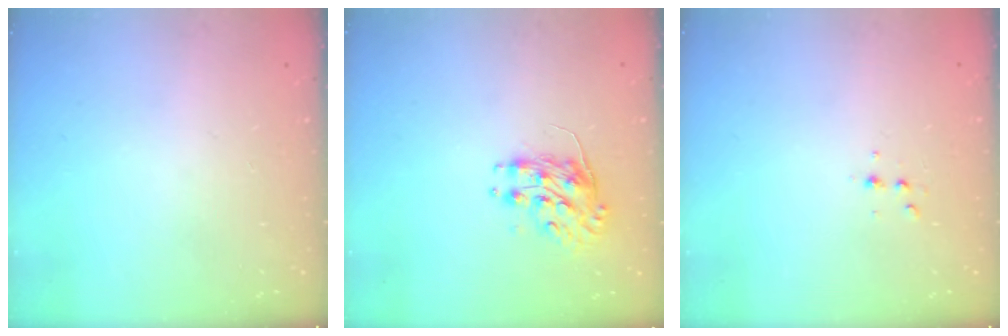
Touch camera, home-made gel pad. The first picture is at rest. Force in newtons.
{"total": 8.2, "press": 8.2, "slide": 0.3}
{"total": 3.7, "press": 3.5, "slide": 1.1}